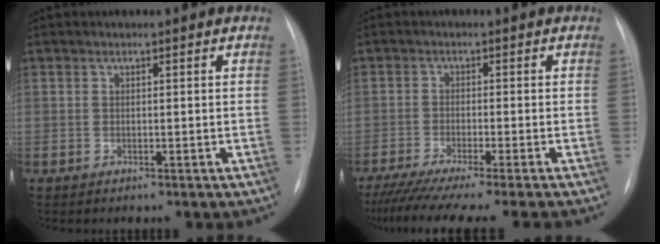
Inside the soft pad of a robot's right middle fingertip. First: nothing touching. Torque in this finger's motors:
{"motor_torque": [0.39, -0.37, 0.18, 0.08]}